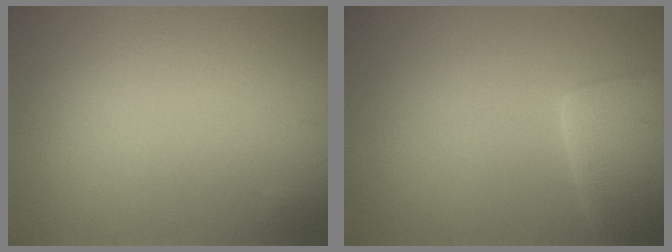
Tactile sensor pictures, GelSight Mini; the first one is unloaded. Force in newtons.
{"total": 5.2, "press": 5.2, "slide": 0.4}